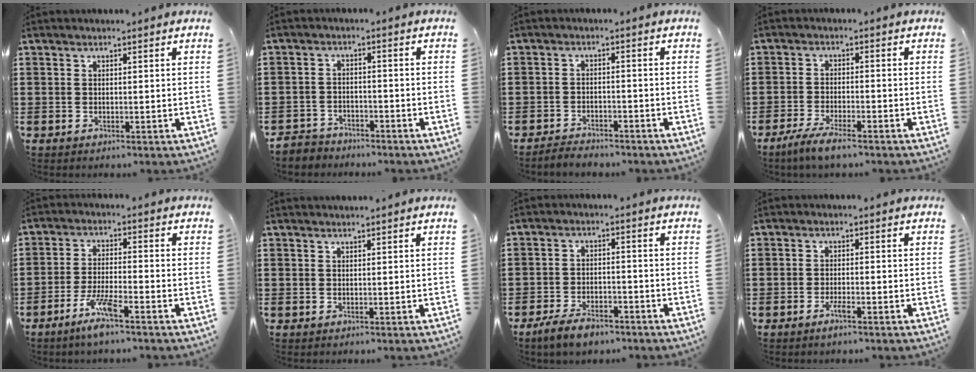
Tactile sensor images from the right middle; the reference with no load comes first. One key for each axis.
{"total": 3.2, "fx": -3.1, "fy": 0.8, "fz": -0.4, "tx": -0.001, "ty": -0.002, "tz": -0.069}
{"total": 2.9, "fx": -2.8, "fy": 0.6, "fz": -0.2, "tx": -0.003, "ty": 0.000, "tz": -0.062}
{"total": 4.3, "fx": -3.6, "fy": 0.4, "fz": 2.3, "tx": -0.050, "ty": -0.008, "tz": -0.071}
{"total": 5.7, "fx": -3.8, "fy": 0.6, "fz": 4.2, "tx": -0.094, "ty": -0.007, "tz": -0.072}
{"total": 0.6, "fx": 0.6, "fy": -0.1, "fz": 0.1, "tx": -0.003, "ty": -0.001, "tz": 0.013}
{"total": 4.6, "fx": -3.8, "fy": 1.7, "fz": 2.1, "tx": -0.047, "ty": 0.003, "tz": -0.076}
{"total": 1.9, "fx": -1.2, "fy": 0.2, "fz": 1.4, "tx": -0.033, "ty": -0.004, "tz": -0.024}